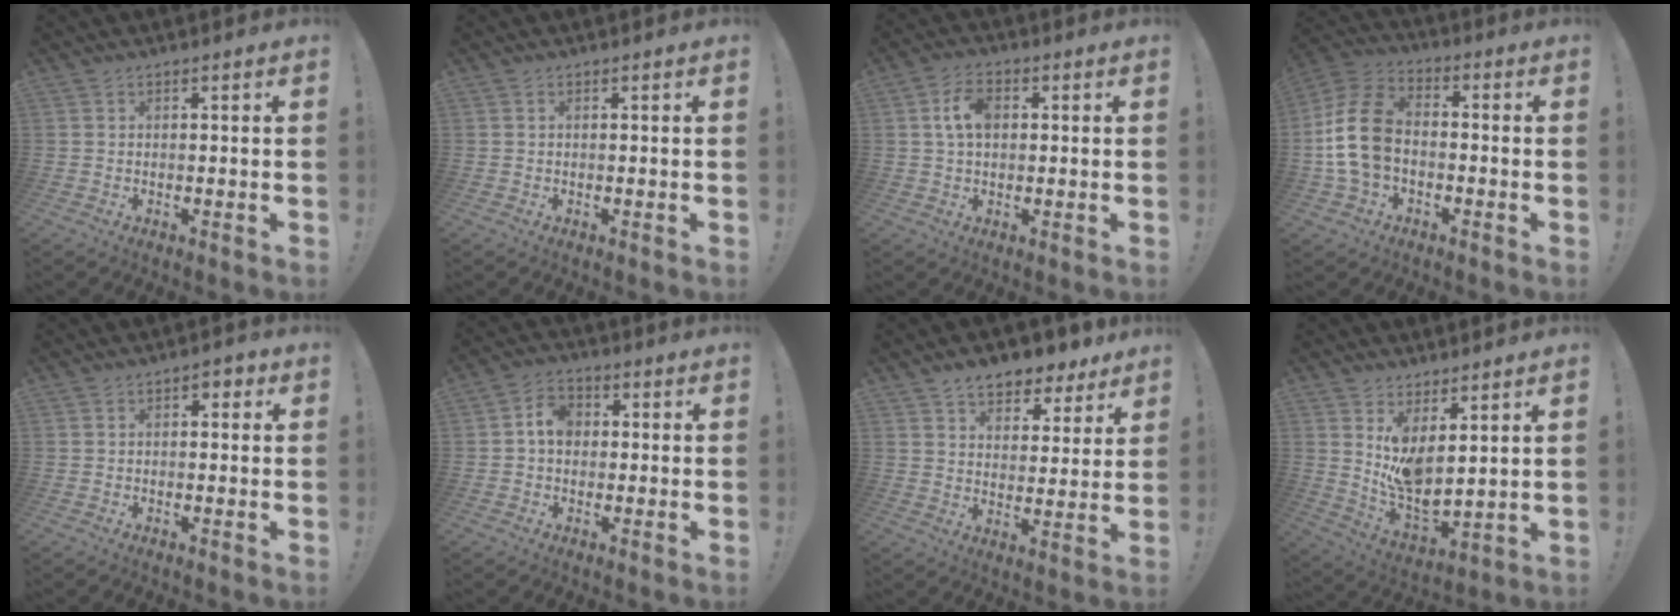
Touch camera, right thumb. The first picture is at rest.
{"total": 0.0}
{"total": 7.1, "force": [1.3, 4.4, 5.3], "torque": [-0.102, 0.009, 0.023]}
{"total": 15.2, "force": [-1.8, 10.9, 10.5], "torque": [-0.198, 0.033, -0.029]}
{"total": 2.0, "force": [-0.2, 1.5, 1.3], "torque": [-0.009, 0.002, -0.010]}
{"total": 6.3, "force": [0.3, 4.9, 3.9], "torque": [-0.067, 0.016, 0.008]}
{"total": 8.8, "force": [7.0, 4.4, 3.0], "torque": [-0.050, -0.047, 0.130]}
{"total": 8.9, "force": [5.2, 3.0, 6.5], "torque": [-0.123, -0.063, 0.098]}